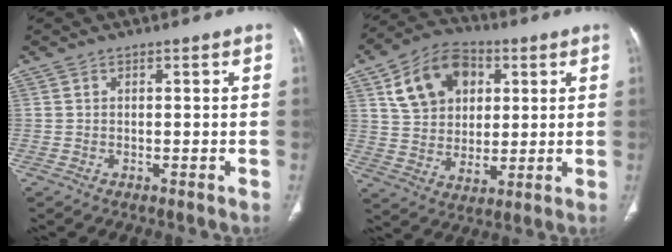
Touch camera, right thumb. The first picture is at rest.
{"total": 15.6, "force": [5.6, 11.3, 9.2], "torque": [-0.126, -0.005, 0.096]}